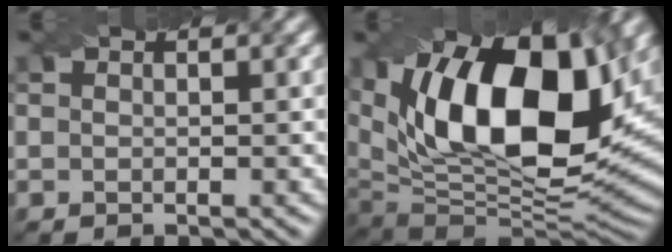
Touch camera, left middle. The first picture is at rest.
{"total": 17.4, "force": [5.0, 9.2, 13.9], "torque": [-0.223, 0.015, 0.087]}